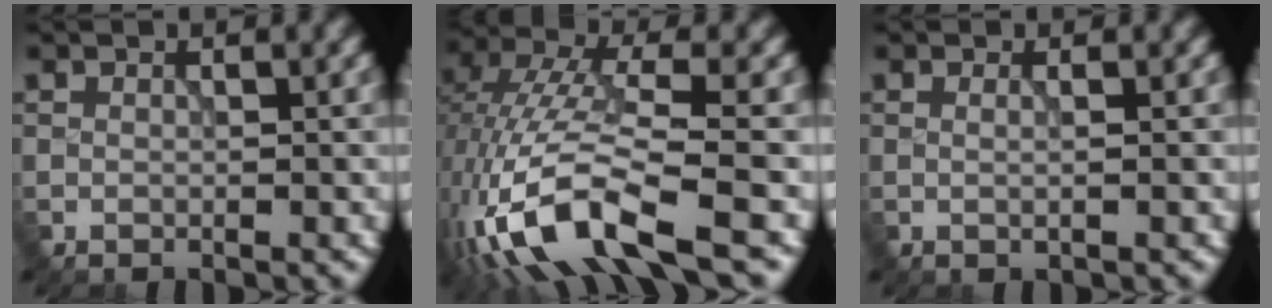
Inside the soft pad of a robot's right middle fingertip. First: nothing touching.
{"total": 11.9, "force": [-5.3, 3.9, 9.9], "torque": [-0.201, 0.001, -0.100]}
{"total": 1.3, "force": [0.3, 0.6, 1.2], "torque": [-0.001, -0.001, -0.007]}